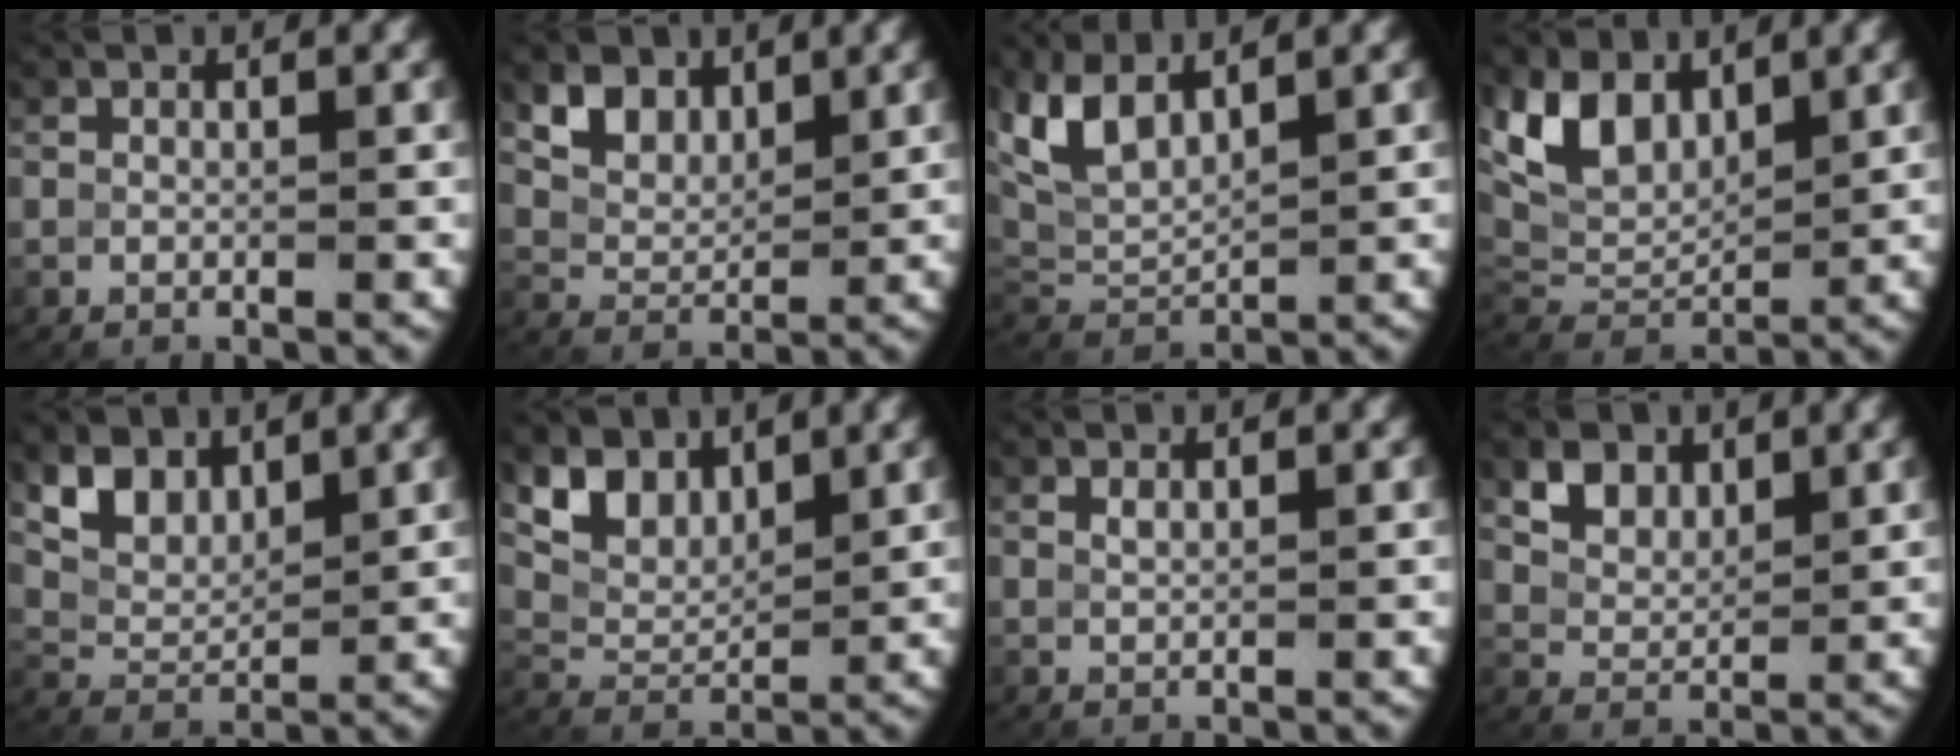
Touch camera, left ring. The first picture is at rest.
{"total": 5.2, "force": [2.8, 3.5, 2.6], "torque": [-0.071, -0.009, 0.056]}
{"total": 7.4, "force": [2.4, 5.5, 4.4], "torque": [-0.133, -0.012, 0.046]}
{"total": 8.6, "force": [3.0, 6.1, 5.3], "torque": [-0.128, -0.013, 0.060]}
{"total": 5.8, "force": [2.9, 3.8, 3.3], "torque": [-0.083, -0.009, 0.058]}
{"total": 7.0, "force": [3.1, 4.7, 4.1], "torque": [-0.102, -0.011, 0.062]}
{"total": 0.7, "force": [0.5, -0.2, 0.3], "torque": [-0.010, -0.003, 0.016]}
{"total": 4.0, "force": [2.3, 2.7, 1.8], "torque": [-0.051, -0.008, 0.046]}